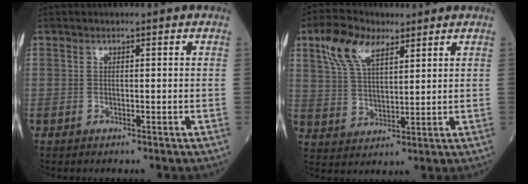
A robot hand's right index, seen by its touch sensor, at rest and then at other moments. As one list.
[{"total": 8.7, "force": [5.2, 3.6, 6.0], "torque": [-0.133, 0.018, 0.104]}]